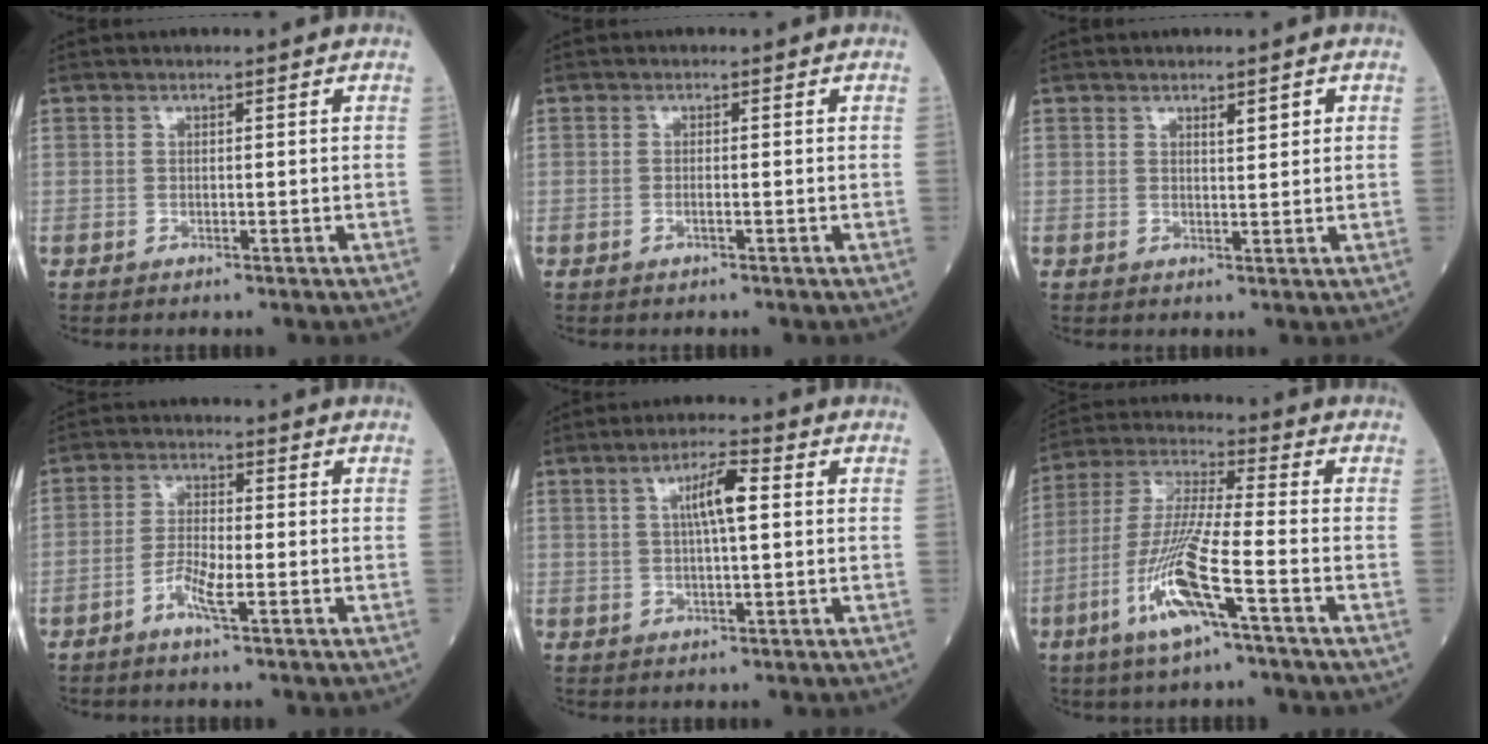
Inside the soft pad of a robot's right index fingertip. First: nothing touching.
{"total": 0.7, "force": [-0.4, 0.0, 0.6], "torque": [-0.013, 0.001, -0.008]}
{"total": 1.9, "force": [1.0, 0.4, 1.6], "torque": [-0.024, -0.002, 0.015]}
{"total": 4.1, "force": [-2.1, 0.5, 3.6], "torque": [-0.072, 0.000, -0.044]}
{"total": 5.5, "force": [1.2, 0.6, 5.3], "torque": [-0.095, 0.009, 0.020]}
{"total": 12.5, "force": [-5.4, 0.4, 11.2], "torque": [-0.235, -0.008, -0.107]}